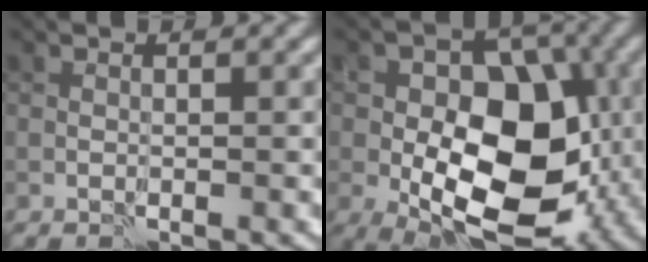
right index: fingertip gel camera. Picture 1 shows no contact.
{"total": 12.8, "force": [-1.9, 8.0, 9.8], "torque": [-0.151, -0.002, -0.040]}